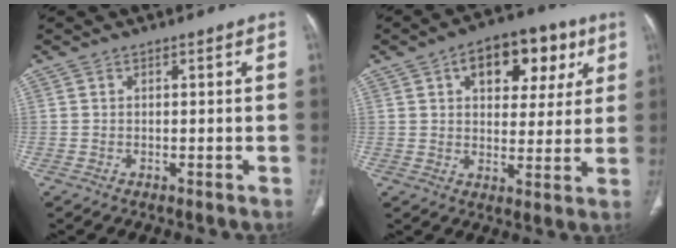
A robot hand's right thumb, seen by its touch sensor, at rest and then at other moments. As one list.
[{"total": 14.7, "force": [6.2, 8.7, 10.0], "torque": [-0.090, -0.001, 0.089]}]